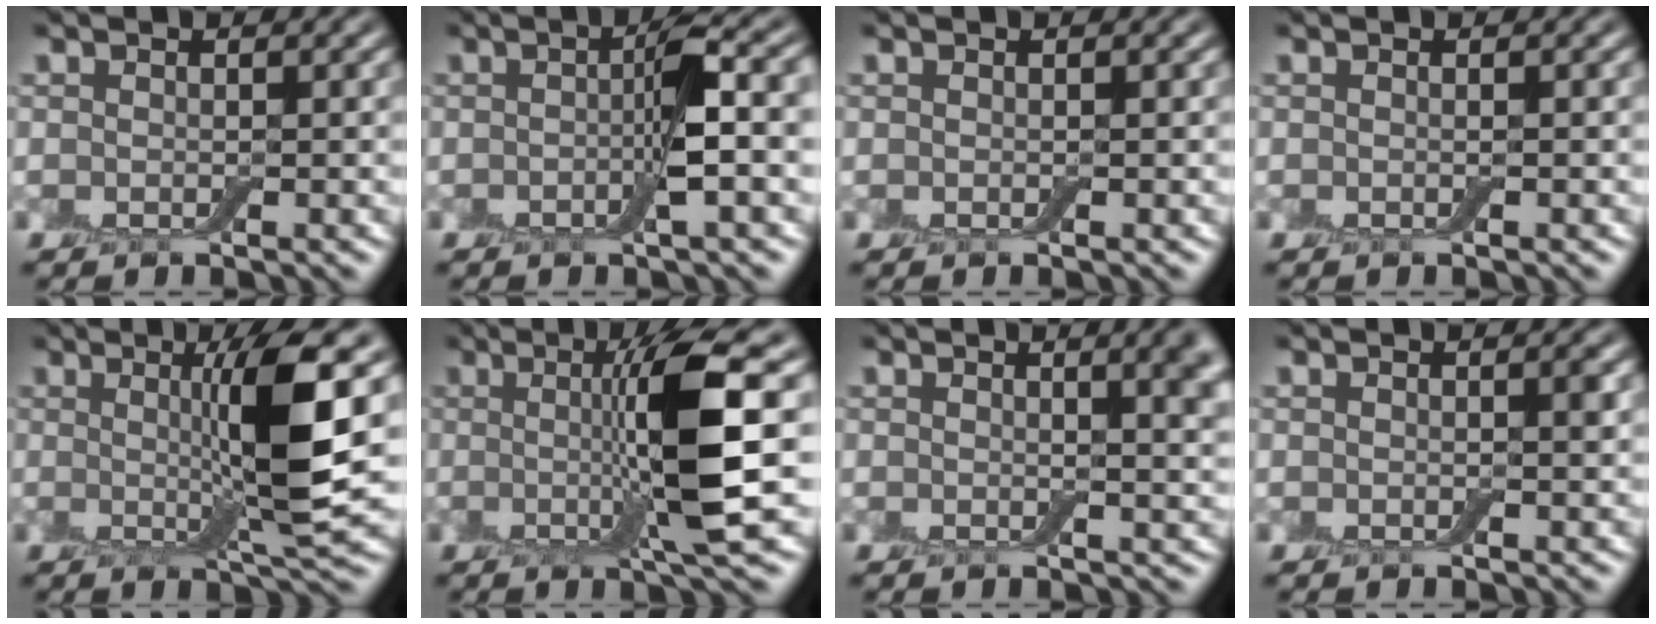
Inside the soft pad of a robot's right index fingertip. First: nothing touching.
{"total": 3.9, "force": [-0.4, 0.4, 3.8], "torque": [-0.069, 0.010, -0.012]}
{"total": 0.0}
{"total": 0.0}
{"total": 6.6, "force": [0.9, 0.4, 6.5], "torque": [-0.104, -0.003, 0.016]}
{"total": 7.3, "force": [0.2, 0.5, 7.3], "torque": [-0.121, -0.004, 0.004]}
{"total": 4.7, "force": [1.5, 1.6, 4.1], "torque": [-0.034, 0.003, 0.026]}
{"total": 0.7, "force": [0.0, 0.2, 0.7], "torque": [-0.009, 0.000, 0.001]}